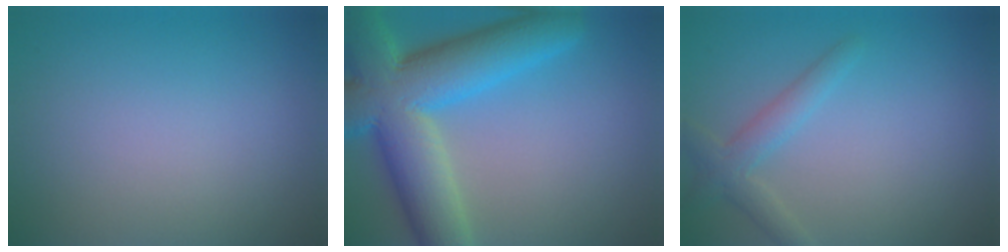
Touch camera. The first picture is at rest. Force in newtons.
{"total": 10.9, "press": 10.9, "slide": 0.6}
{"total": 2.5, "press": 2.5, "slide": 0.1}